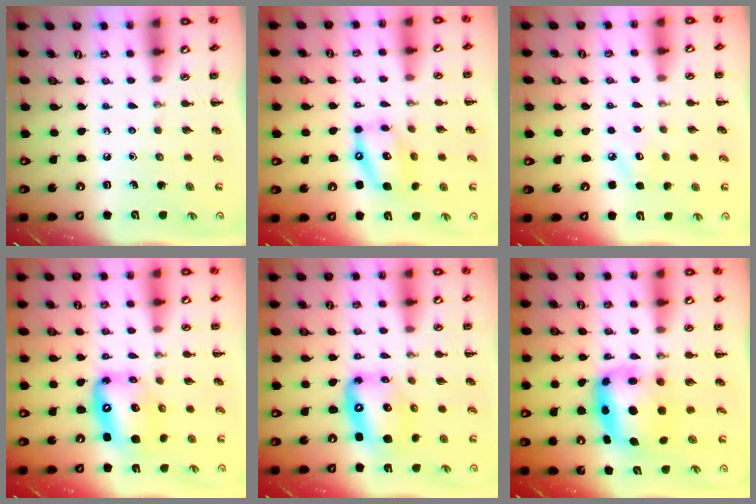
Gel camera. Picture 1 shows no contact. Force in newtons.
{"total": 12.8, "press": 12.4, "slide": 3.1}
{"total": 3.7, "press": 3.6, "slide": 0.9}
{"total": 12.5, "press": 11.9, "slide": 3.7}
{"total": 13.2, "press": 12.7, "slide": 3.6}
{"total": 6.6, "press": 6.4, "slide": 1.6}